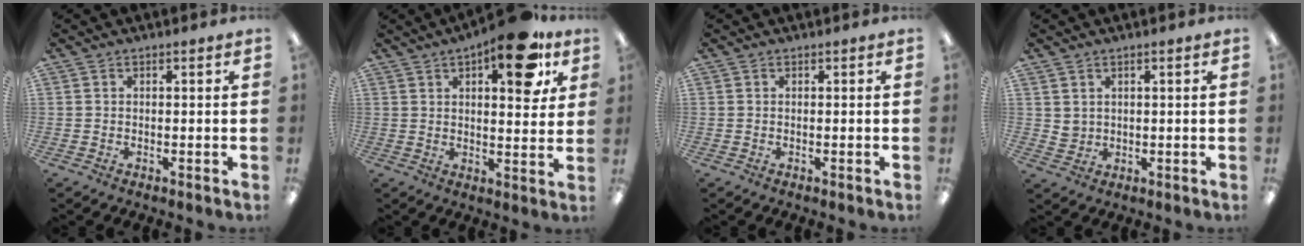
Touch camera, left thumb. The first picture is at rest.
{"total": 16.0, "force": [8.5, 6.1, 12.1], "torque": [-0.153, -0.037, 0.130]}
{"total": 0.0}
{"total": 2.7, "force": [1.7, 2.0, 0.7], "torque": [-0.019, -0.002, 0.031]}